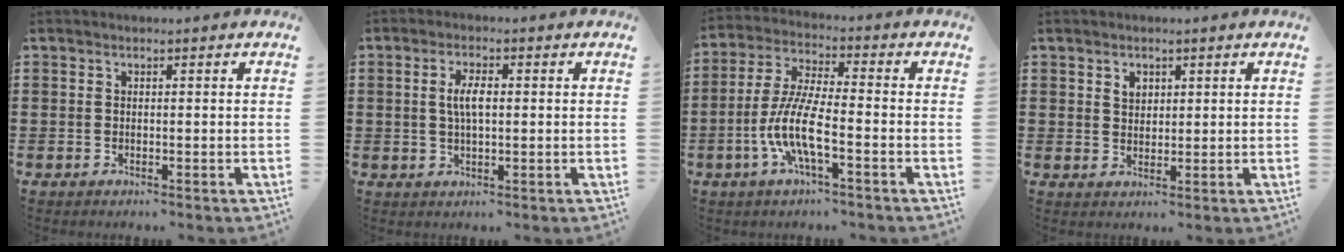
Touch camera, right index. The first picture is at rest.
{"total": 4.0, "force": [0.4, 1.4, 3.7], "torque": [-0.081, 0.002, 0.001]}
{"total": 8.6, "force": [-3.4, 1.6, 7.7], "torque": [-0.184, -0.016, -0.073]}
{"total": 2.1, "force": [1.1, 1.6, 0.9], "torque": [-0.023, 0.007, 0.021]}